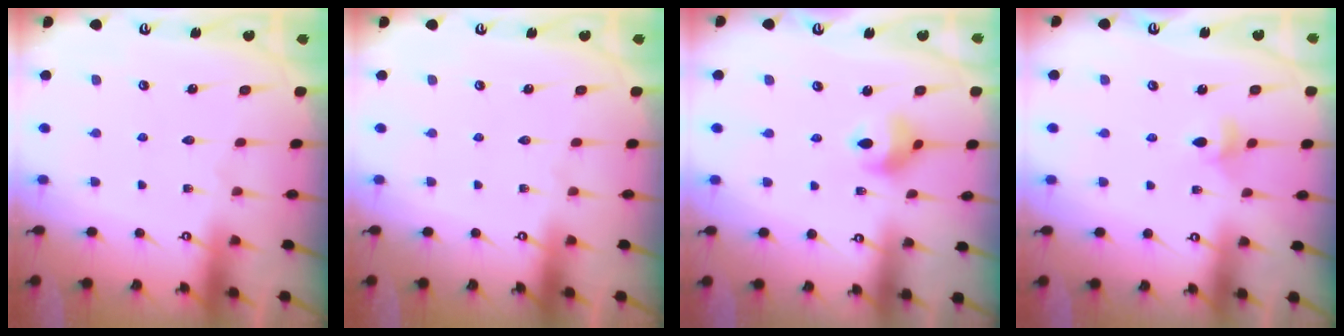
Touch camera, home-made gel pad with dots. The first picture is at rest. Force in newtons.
{"total": 0.0}
{"total": 5.7, "press": 5.7, "slide": 0.4}
{"total": 5.3, "press": 5.2, "slide": 0.9}